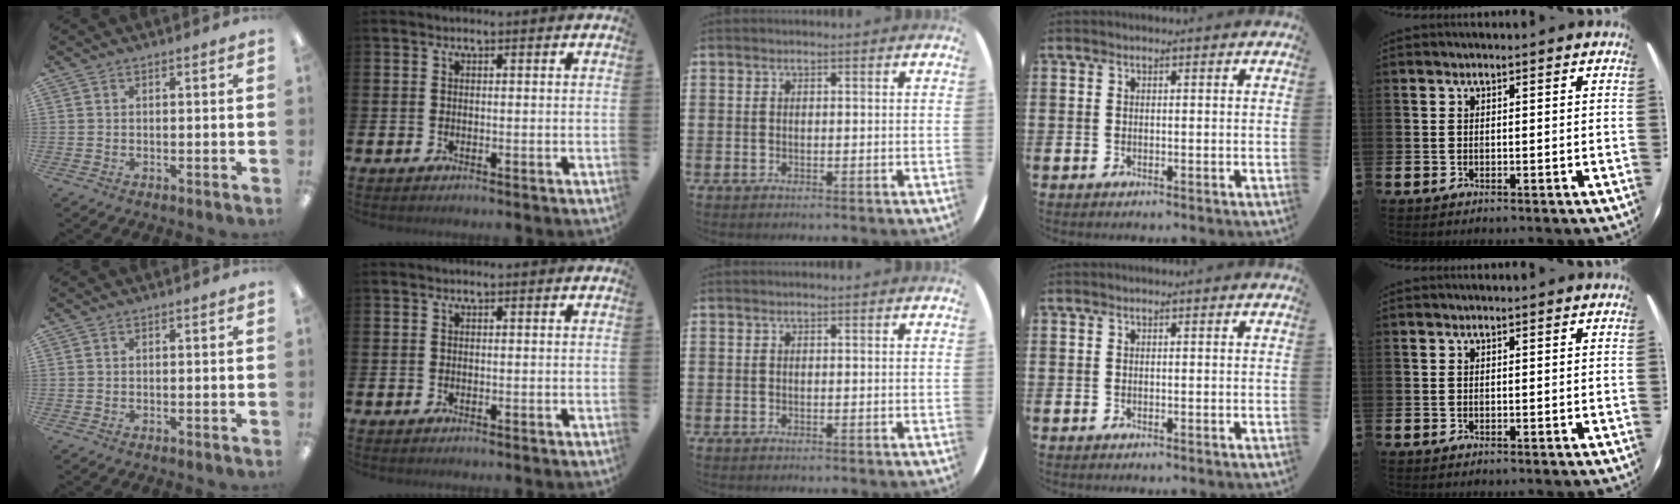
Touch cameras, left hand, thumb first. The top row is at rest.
{}